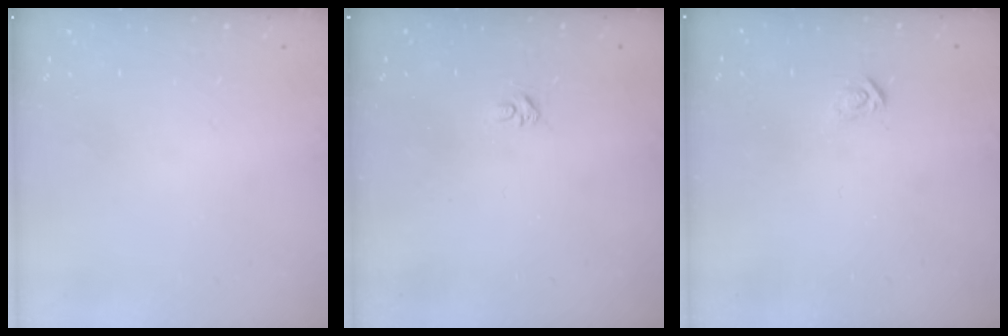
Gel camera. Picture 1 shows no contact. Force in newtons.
{"total": 3.5, "press": 3.5, "slide": 0.4}
{"total": 3.9, "press": 3.8, "slide": 0.4}